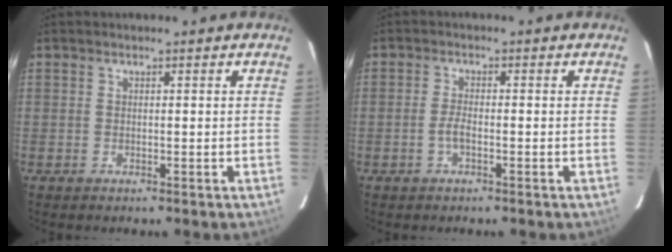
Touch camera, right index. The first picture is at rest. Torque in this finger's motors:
{"motor_torque": [0.47, -0.34, 0.27, 0.07]}